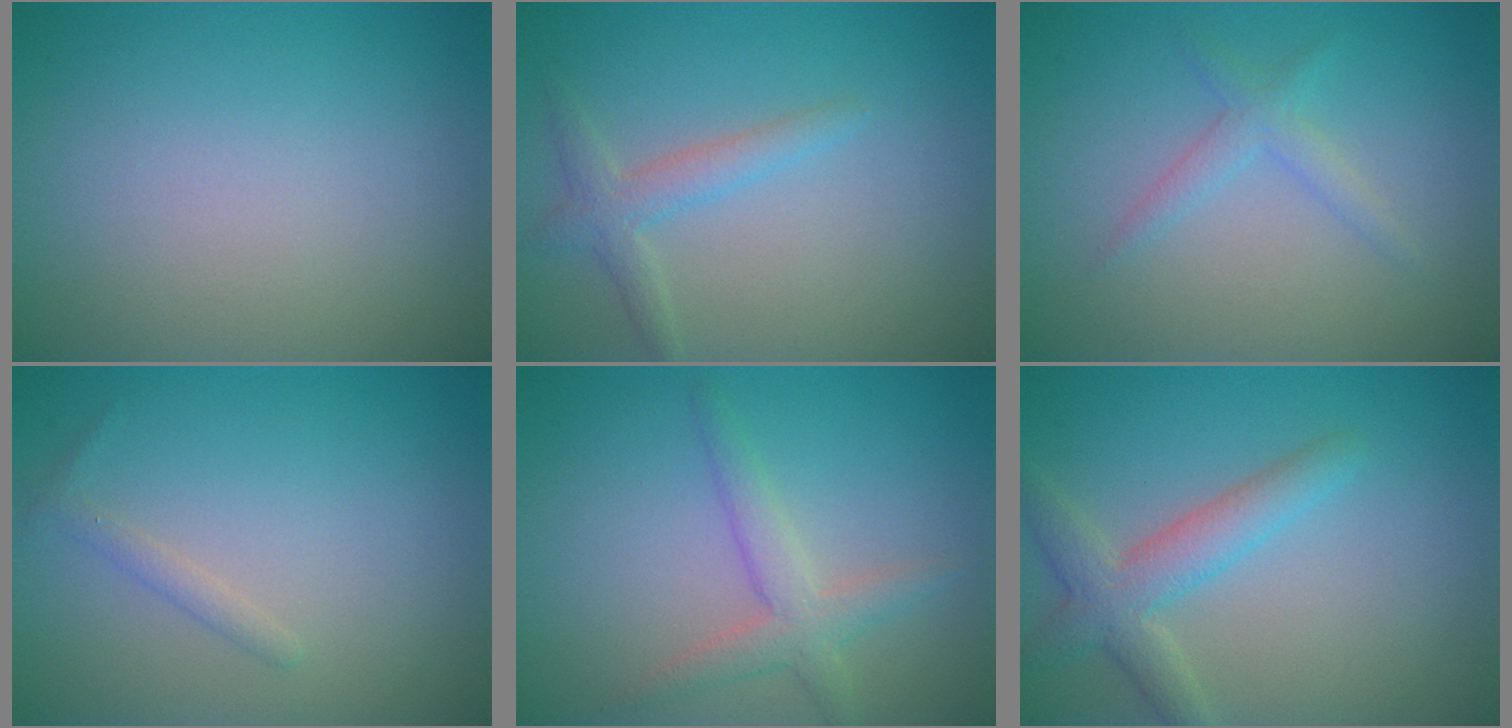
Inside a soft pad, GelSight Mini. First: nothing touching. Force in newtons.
{"total": 2.2, "press": 2.2, "slide": 0.1}
{"total": 1.7, "press": 1.7, "slide": 0.1}
{"total": 1.1, "press": 1.1, "slide": 0.1}
{"total": 2.8, "press": 2.7, "slide": 0.3}
{"total": 3.7, "press": 3.7, "slide": 0.3}